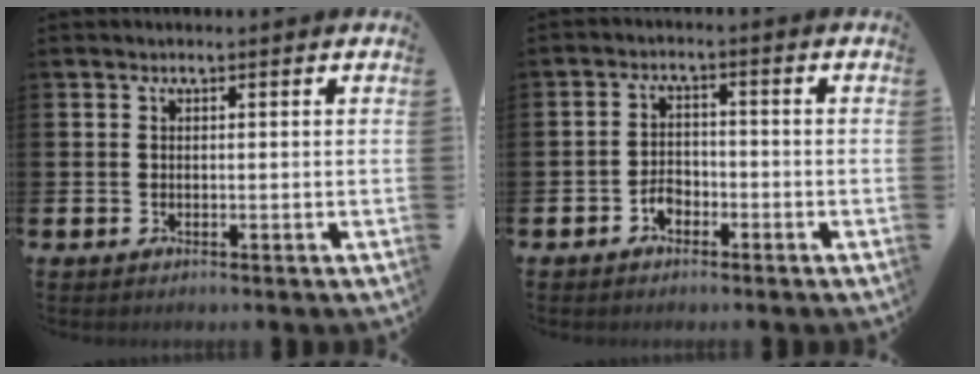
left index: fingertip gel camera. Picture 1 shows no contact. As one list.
[{"total": 2.6, "force": [-1.7, 1.6, 1.0], "torque": [-0.024, 0.007, -0.037]}]